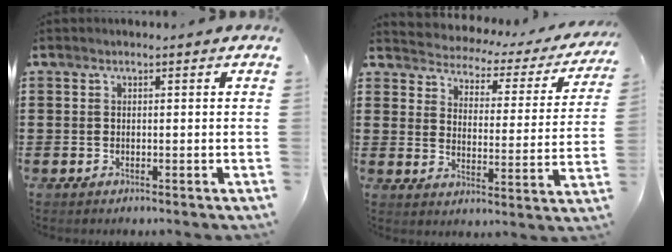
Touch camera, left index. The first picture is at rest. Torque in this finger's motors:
{"motor_torque": [1.08, -1.06, 0.07, -0.07]}